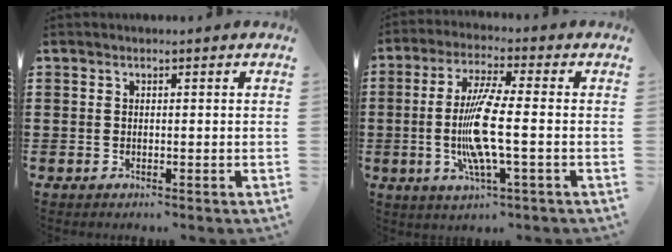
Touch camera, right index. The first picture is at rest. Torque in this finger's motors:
{"motor_torque": [2.14, 0.00, 1.04, 0.21]}